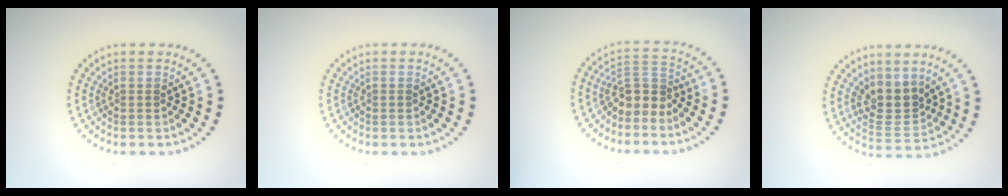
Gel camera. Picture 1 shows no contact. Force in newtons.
{"total": 0.0}
{"total": 2.7, "press": 2.0, "slide": 1.7}
{"total": 3.4, "press": 3.0, "slide": 1.7}